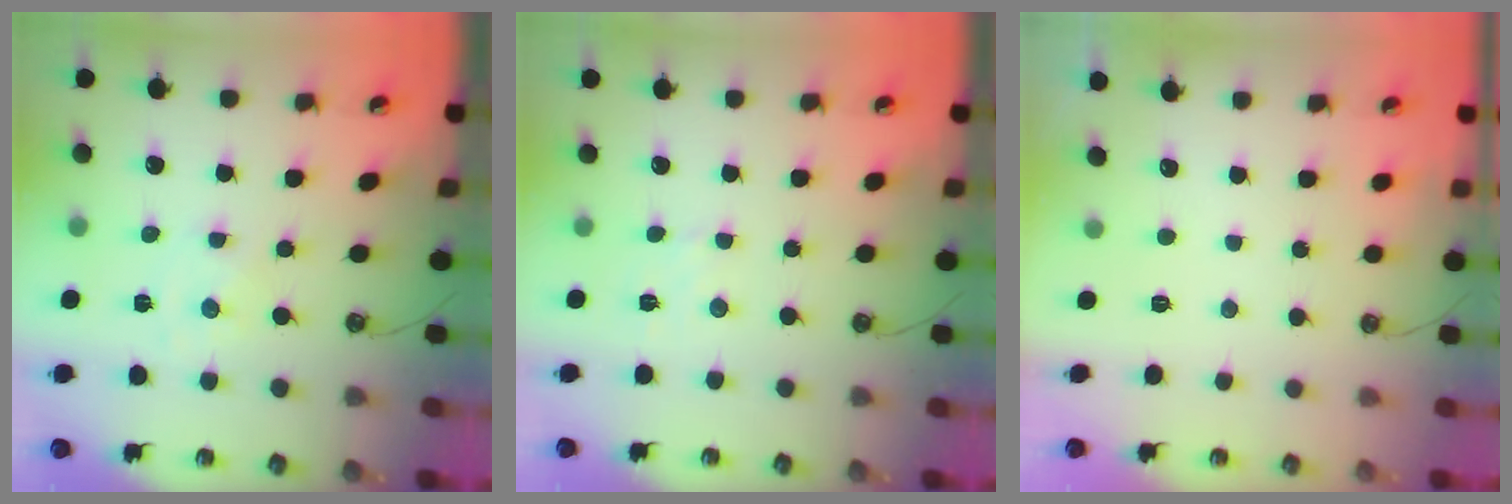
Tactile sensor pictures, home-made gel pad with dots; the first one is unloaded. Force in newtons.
{"total": 2.7, "press": 2.7, "slide": 0.5}
{"total": 0.0}